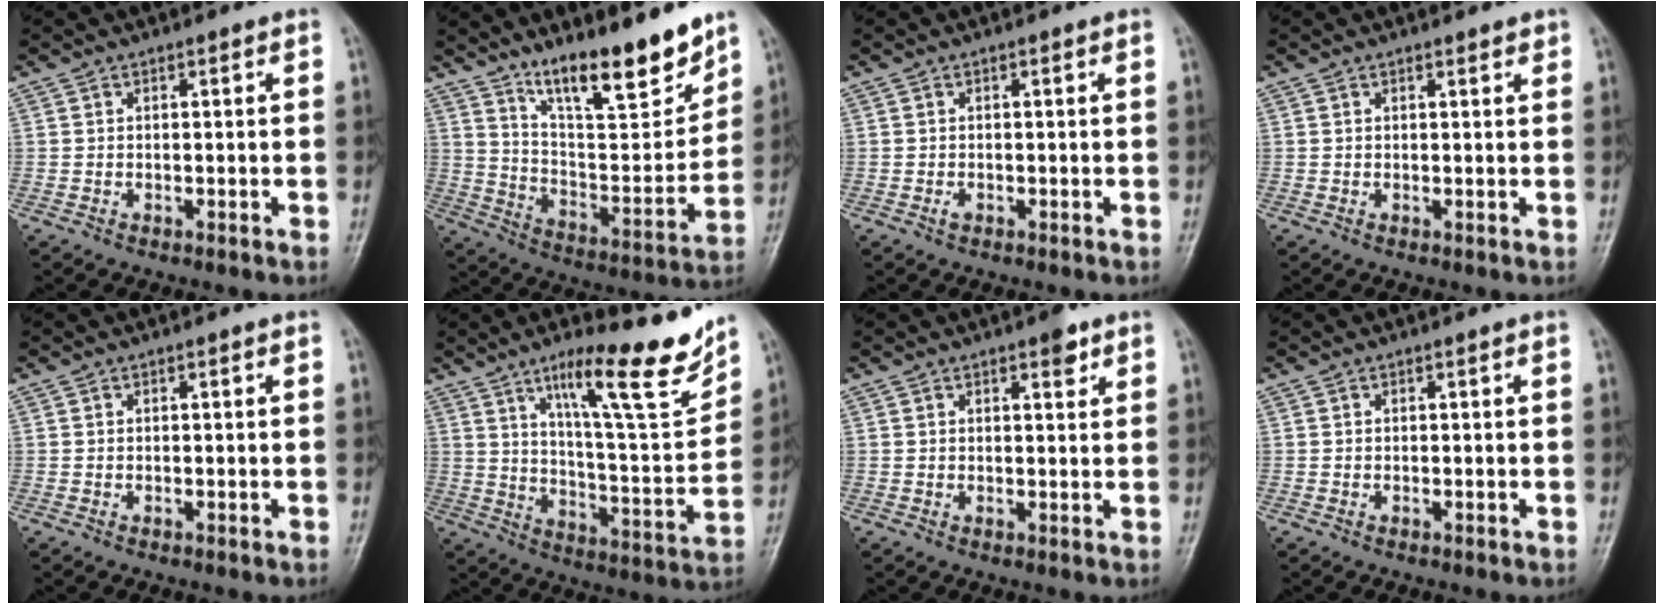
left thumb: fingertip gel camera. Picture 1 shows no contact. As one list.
[{"total": 17.5, "force": [13.1, 3.9, 10.9], "torque": [-0.140, -0.088, 0.229]}, {"total": 0.8, "force": [-0.2, 0.5, 0.6], "torque": [-0.008, -0.001, -0.005]}, {"total": 1.3, "force": [1.0, 0.4, 0.7], "torque": [-0.009, -0.005, 0.012]}, {"total": 0.0}, {"total": 19.0, "force": [12.4, 3.5, 14.0], "torque": [-0.180, -0.070, 0.197]}, {"total": 2.9, "force": [1.8, 1.1, 2.0], "torque": [-0.018, -0.008, 0.023]}, {"total": 0.0}]